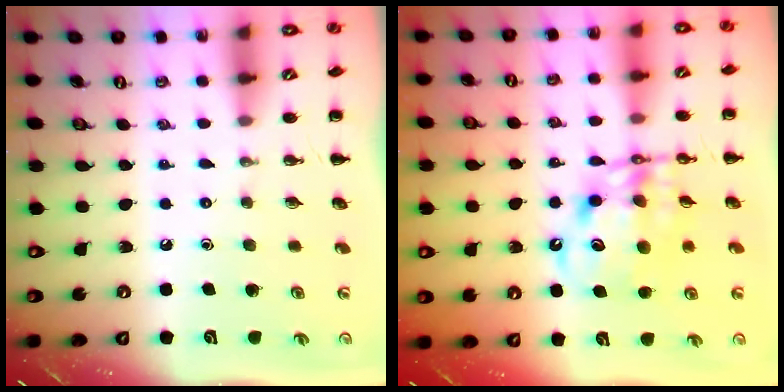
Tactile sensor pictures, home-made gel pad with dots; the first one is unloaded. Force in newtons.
{"total": 11.3, "press": 10.9, "slide": 2.9}